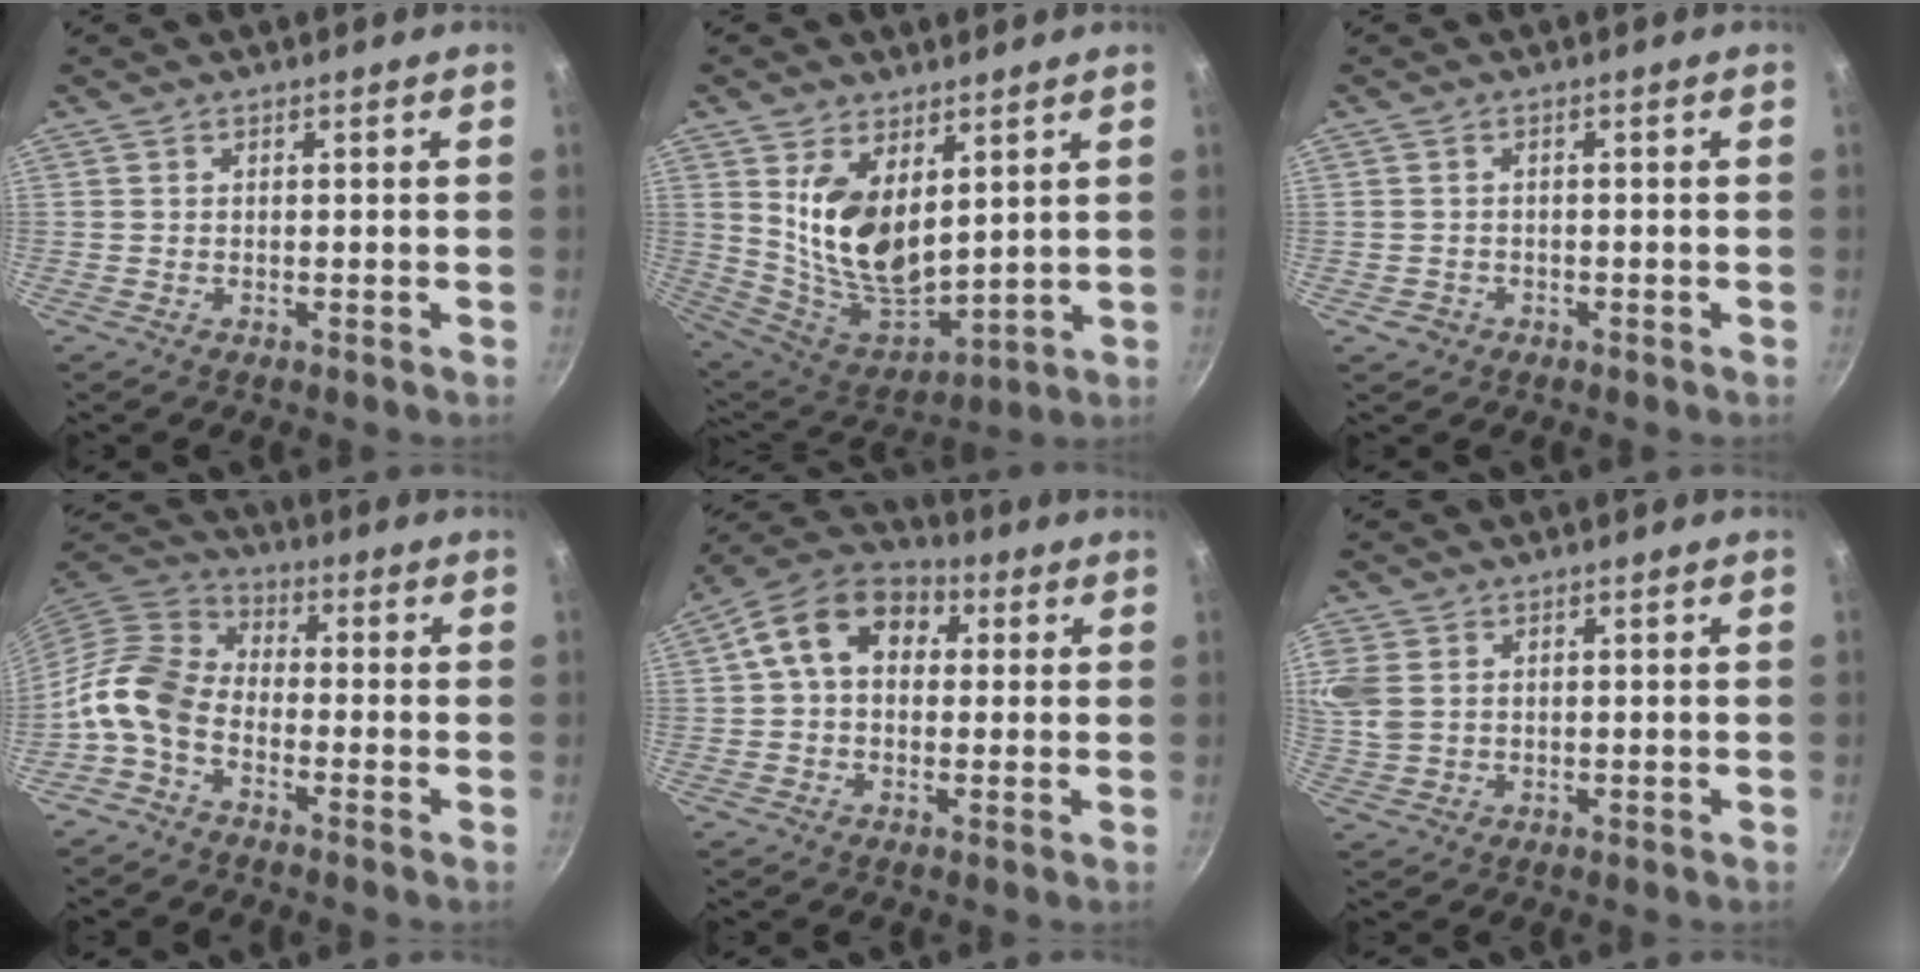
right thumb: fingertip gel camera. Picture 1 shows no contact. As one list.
[{"total": 15.2, "force": [5.0, 8.6, 11.5], "torque": [-0.189, -0.054, 0.113]}, {"total": 2.0, "force": [-0.8, 1.8, 0.6], "torque": [-0.006, 0.009, -0.007]}, {"total": 9.6, "force": [-3.7, 6.3, 6.2], "torque": [-0.116, 0.049, -0.095]}, {"total": 12.6, "force": [2.7, 9.3, 8.2], "torque": [-0.108, 0.027, 0.023]}, {"total": 7.6, "force": [2.0, 5.9, 4.4], "torque": [-0.095, 0.003, 0.041]}]